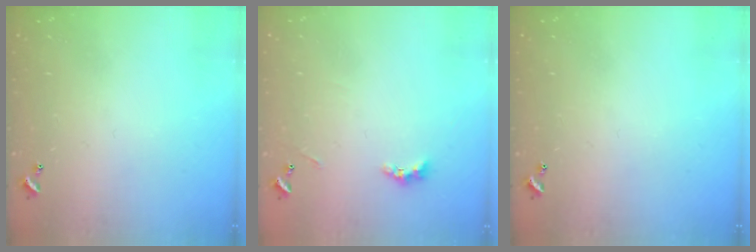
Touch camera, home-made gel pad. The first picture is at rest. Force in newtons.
{"total": 2.1, "press": 2.0, "slide": 0.6}
{"total": 0.0}